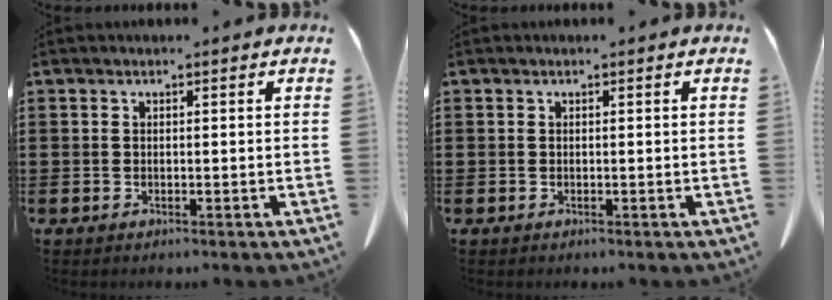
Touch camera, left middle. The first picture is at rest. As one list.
[{"total": 0.0}]